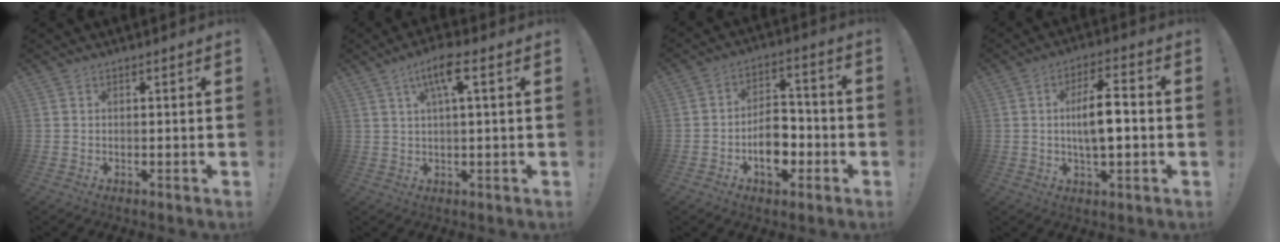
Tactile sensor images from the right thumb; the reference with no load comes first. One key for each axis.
{"total": 8.0, "fx": 2.8, "fy": 1.6, "fz": 7.3, "tx": -0.131, "ty": 0.002, "tz": 0.045}
{"total": 11.3, "fx": -3.8, "fy": 7.5, "fz": 7.6, "tx": -0.112, "ty": 0.026, "tz": -0.064}
{"total": 9.9, "fx": -0.7, "fy": 3.6, "fz": 9.2, "tx": -0.162, "ty": 0.007, "tz": -0.018}